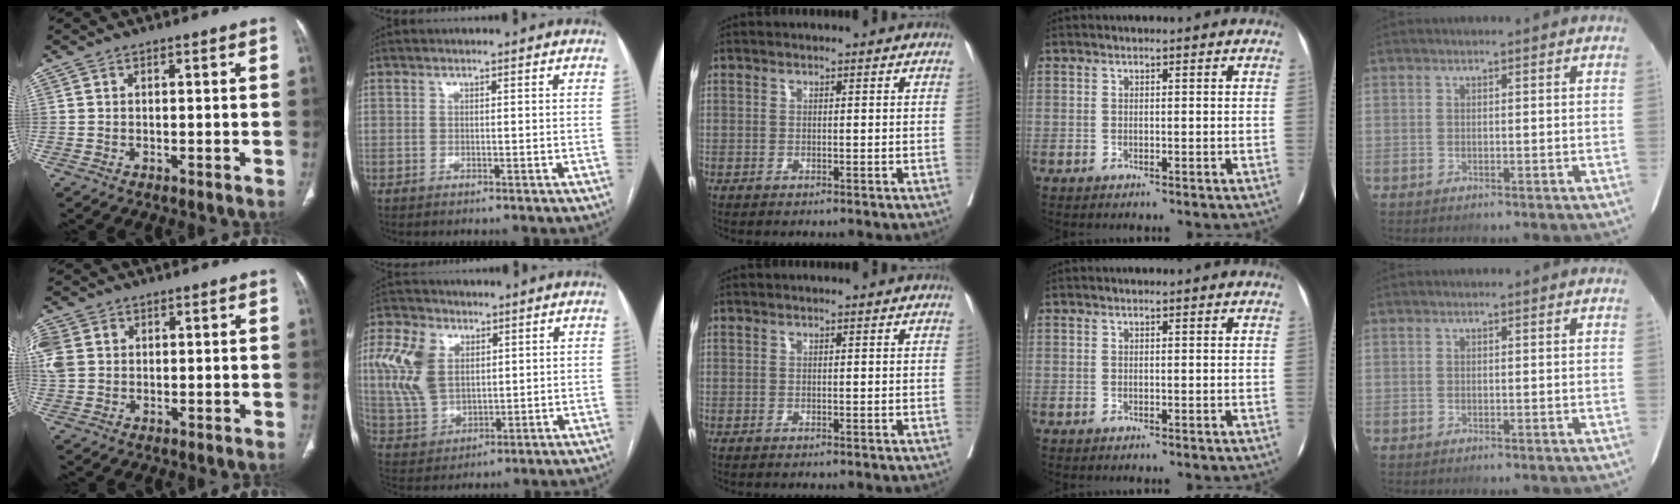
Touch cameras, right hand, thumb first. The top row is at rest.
{"thumb": {"total": 7.8, "force": [1.6, 6.3, 4.4], "torque": [-0.125, 0.013, 0.036]}, "index": {"total": 11.0, "force": [3.3, 7.3, 7.6], "torque": [-0.186, 0.022, 0.073]}}